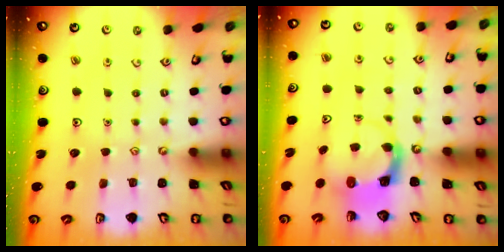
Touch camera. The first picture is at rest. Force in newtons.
{"total": 3.8, "press": 3.7, "slide": 0.5}